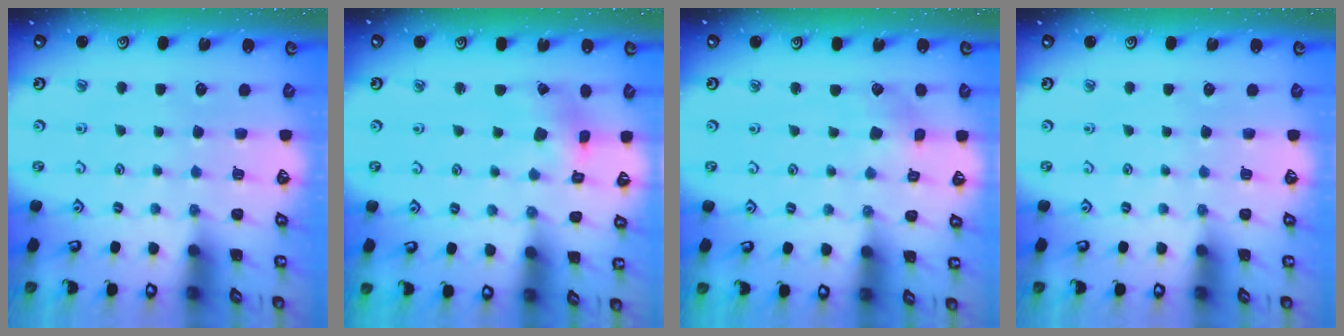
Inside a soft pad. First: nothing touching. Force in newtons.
{"total": 4.6, "press": 4.6, "slide": 0.7}
{"total": 3.0, "press": 3.0, "slide": 0.2}
{"total": 0.0}